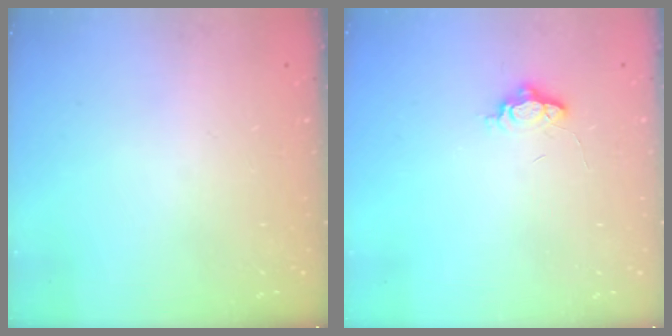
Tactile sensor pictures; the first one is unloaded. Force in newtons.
{"total": 4.5, "press": 4.5, "slide": 0.6}